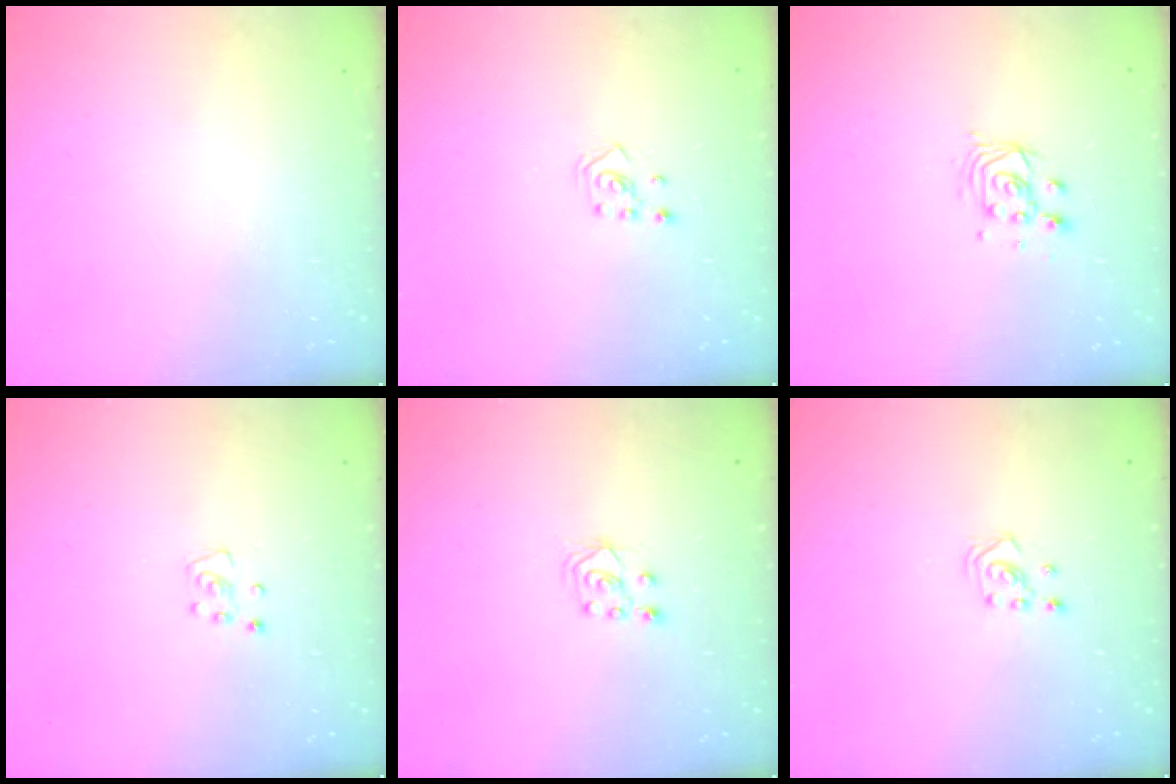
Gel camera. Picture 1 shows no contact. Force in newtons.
{"total": 2.1, "press": 1.9, "slide": 0.8}
{"total": 5.0, "press": 5.0, "slide": 0.3}
{"total": 3.4, "press": 3.4, "slide": 0.3}
{"total": 4.3, "press": 4.3, "slide": 0.6}
{"total": 2.6, "press": 2.6, "slide": 0.3}